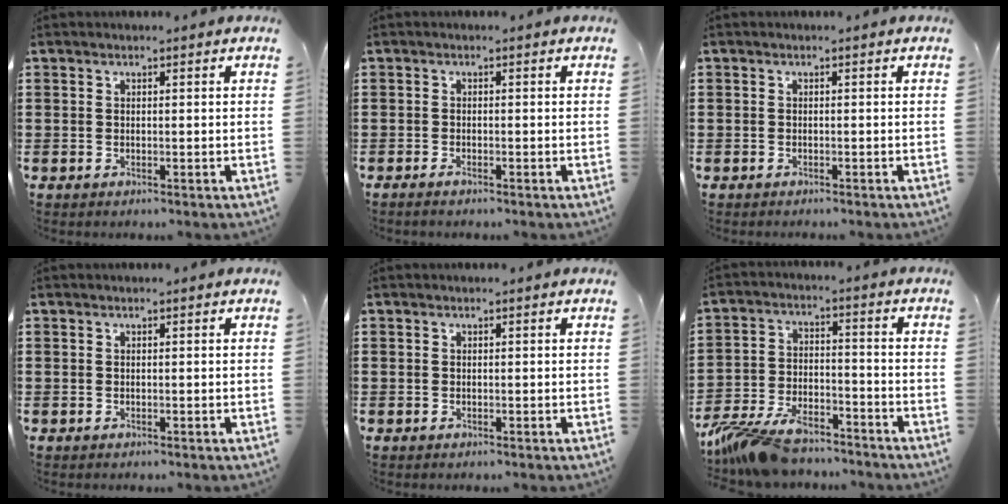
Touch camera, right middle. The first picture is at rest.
{"total": 0.8, "force": [-0.6, 0.2, 0.4], "torque": [-0.010, -0.005, -0.011]}
{"total": 0.6, "force": [-0.5, 0.2, 0.0], "torque": [0.000, 0.001, -0.011]}
{"total": 0.0}
{"total": 0.0}
{"total": 8.6, "force": [-7.5, 2.2, 3.6], "torque": [-0.088, 0.008, -0.148]}